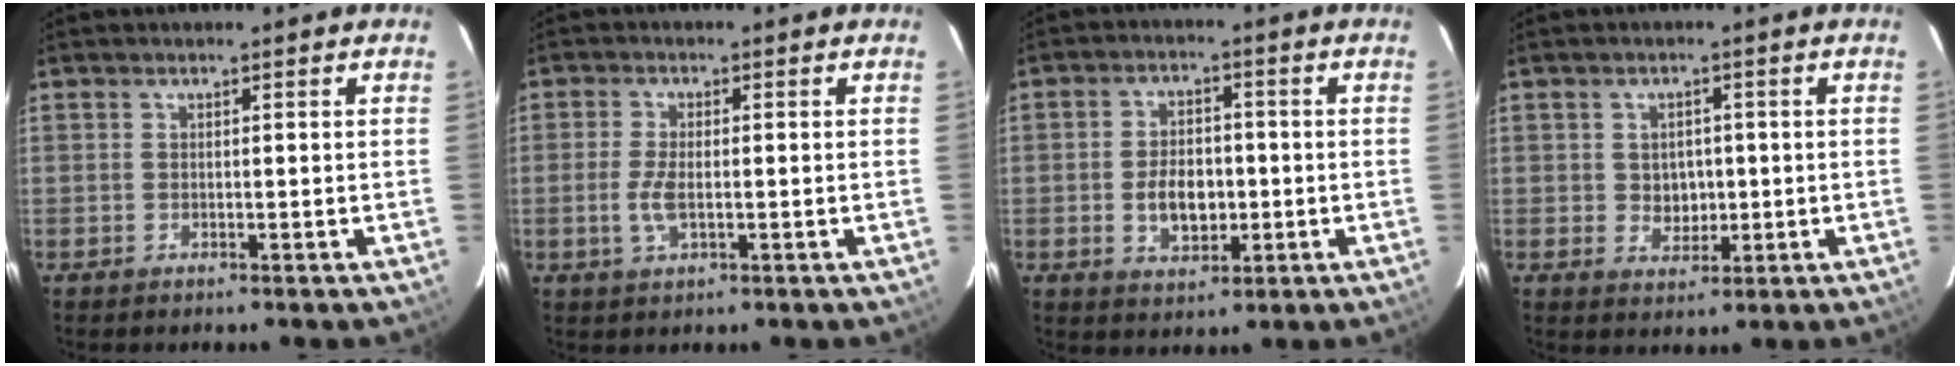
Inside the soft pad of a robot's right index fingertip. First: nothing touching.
{"total": 4.4, "force": [-0.9, 1.9, 3.9], "torque": [-0.084, -0.003, -0.018]}
{"total": 7.5, "force": [-1.3, 4.8, 5.6], "torque": [-0.106, 0.005, -0.015]}
{"total": 4.1, "force": [-0.1, 3.6, 1.9], "torque": [-0.032, 0.004, 0.005]}